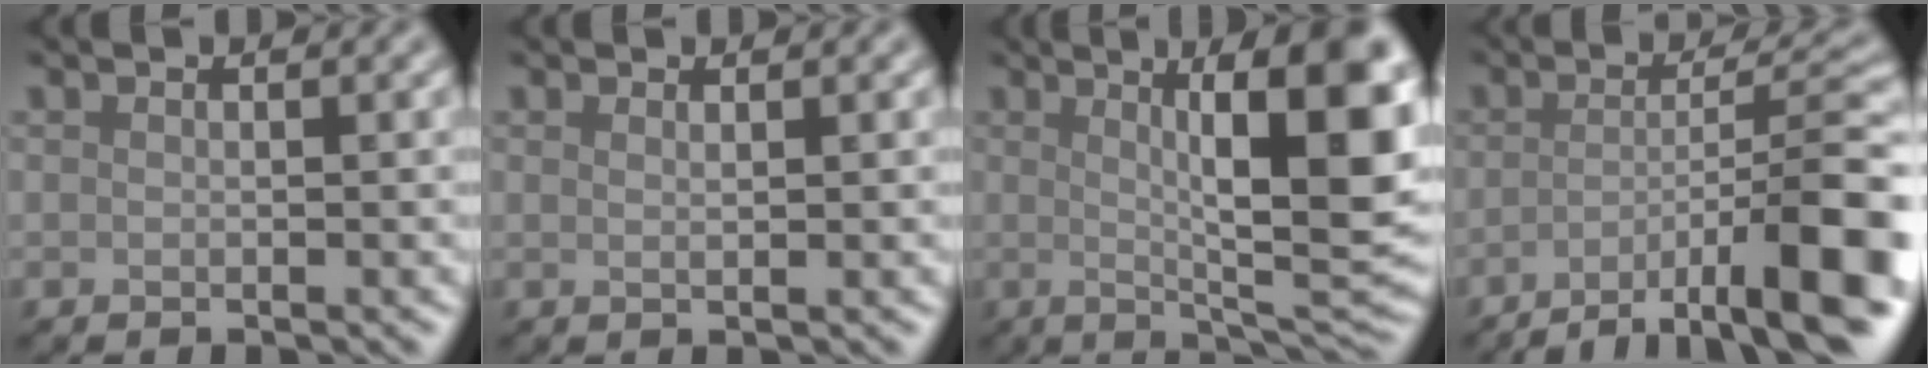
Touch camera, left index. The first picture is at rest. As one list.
[{"total": 0.8, "force": [0.5, 0.3, 0.6], "torque": [-0.004, -0.001, 0.004]}, {"total": 14.3, "force": [2.6, 3.7, 13.6], "torque": [-0.163, 0.003, 0.044]}, {"total": 10.4, "force": [-5.0, 2.4, 8.8], "torque": [-0.117, 0.005, -0.077]}]